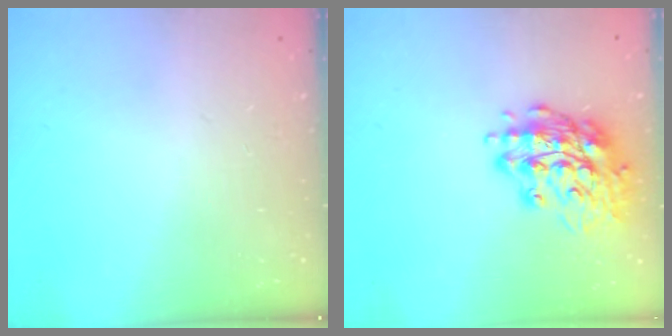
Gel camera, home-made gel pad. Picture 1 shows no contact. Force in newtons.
{"total": 16.9, "press": 16.6, "slide": 3.1}